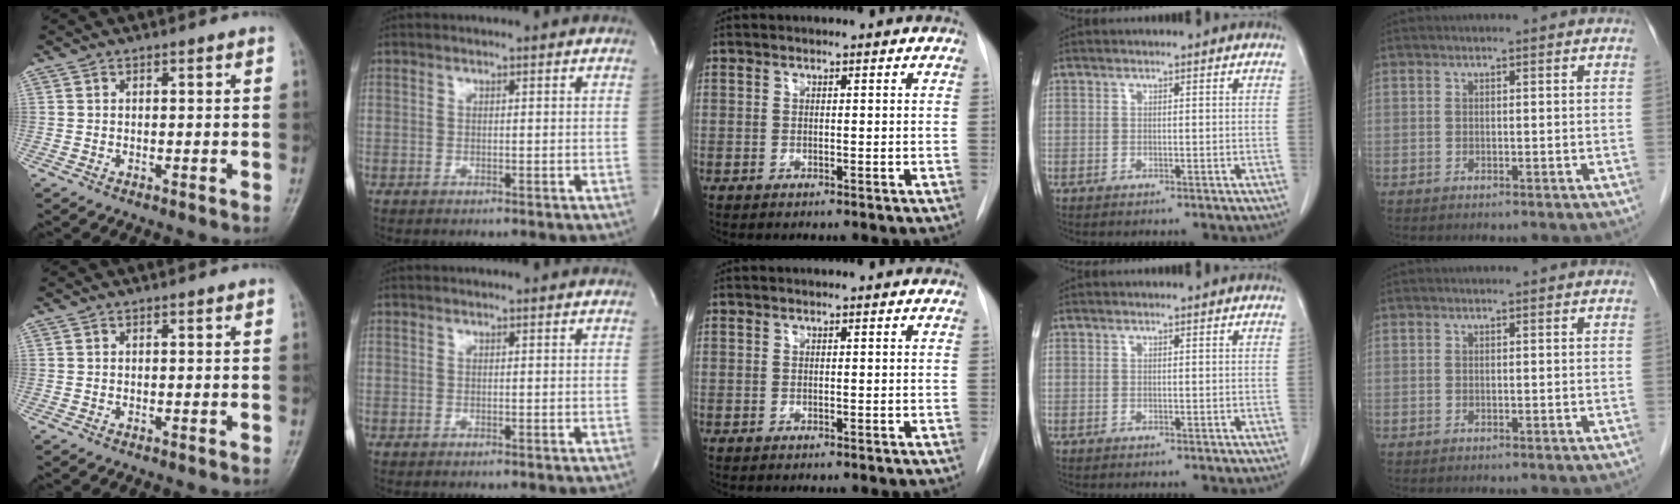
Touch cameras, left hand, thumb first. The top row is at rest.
{}